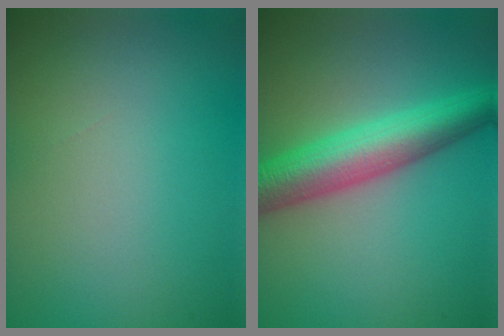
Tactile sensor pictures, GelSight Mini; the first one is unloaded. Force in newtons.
{"total": 6.6, "press": 6.6, "slide": 0.1}